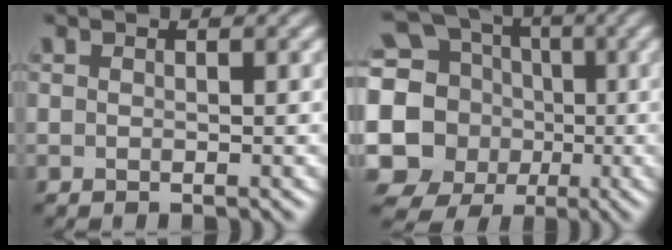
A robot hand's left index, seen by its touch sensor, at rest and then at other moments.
{"total": 14.9, "force": [-1.0, 14.0, 4.8], "torque": [-0.143, 0.006, -0.037]}